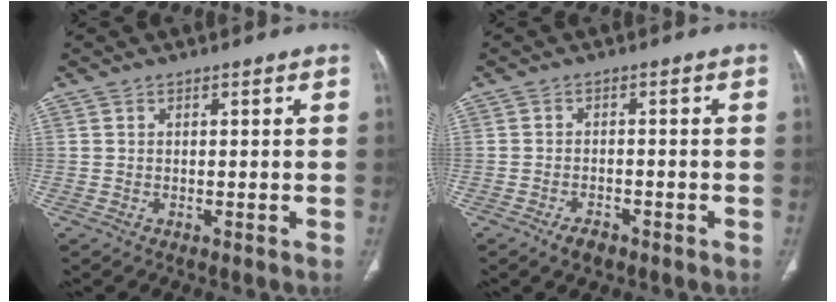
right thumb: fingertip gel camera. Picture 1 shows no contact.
{"total": 3.2, "force": [-2.1, 1.6, 1.8], "torque": [-0.031, 0.007, -0.033]}